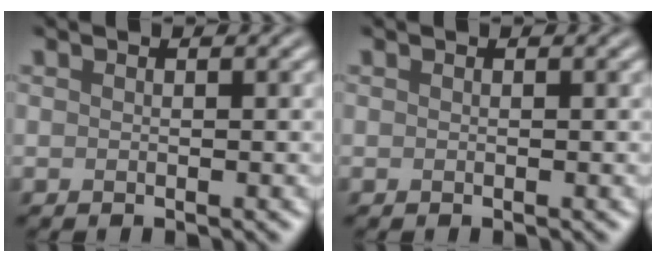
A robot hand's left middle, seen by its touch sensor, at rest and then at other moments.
{"total": 0.0}